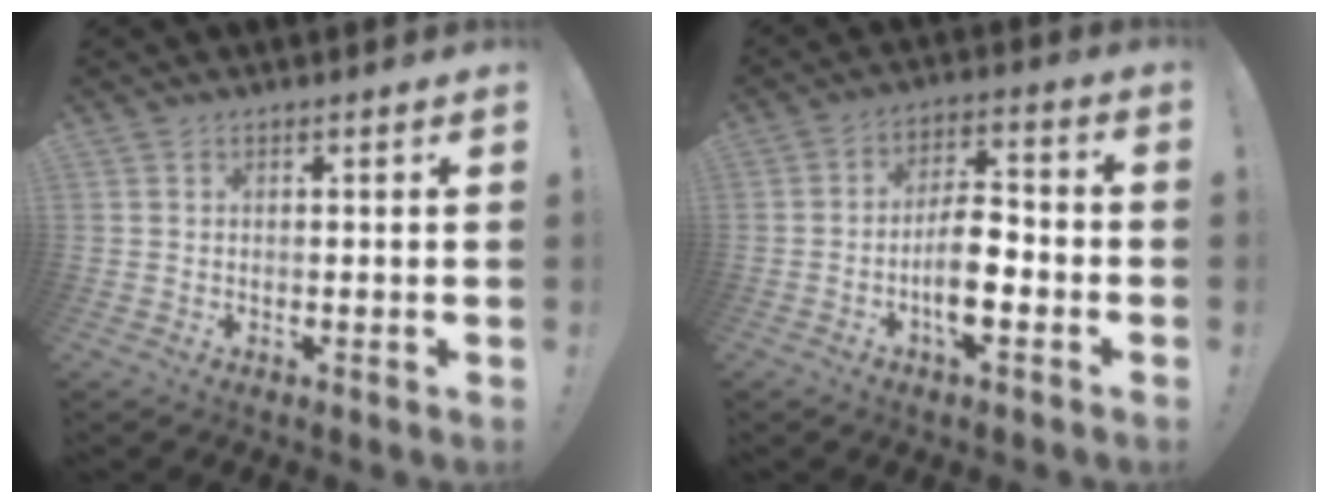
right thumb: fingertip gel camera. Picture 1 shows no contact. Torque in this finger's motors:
{"motor_torque": [0.89, 1.61, 1.53, -0.62, 0.11]}